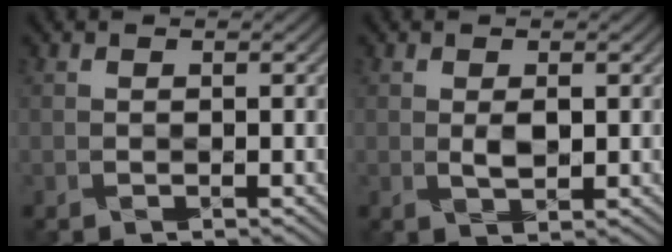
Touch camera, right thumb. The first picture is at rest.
{"total": 1.6, "force": [0.4, 0.7, 1.3], "torque": [-0.028, -0.004, 0.013]}